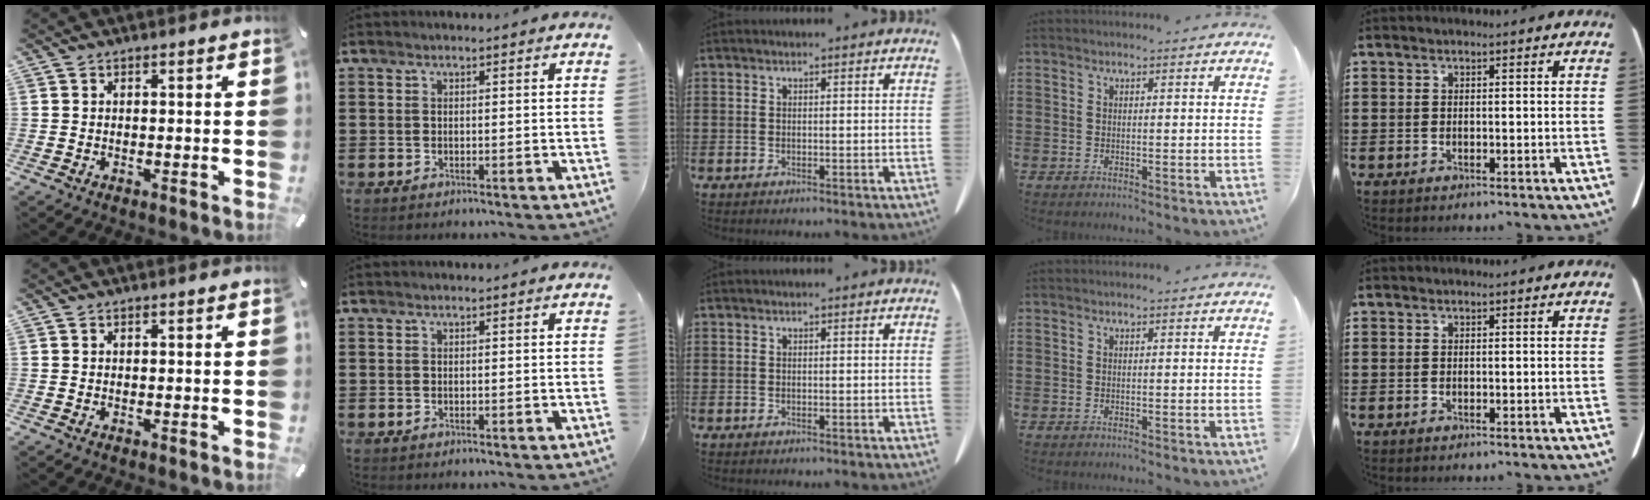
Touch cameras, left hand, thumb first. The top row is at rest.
{}